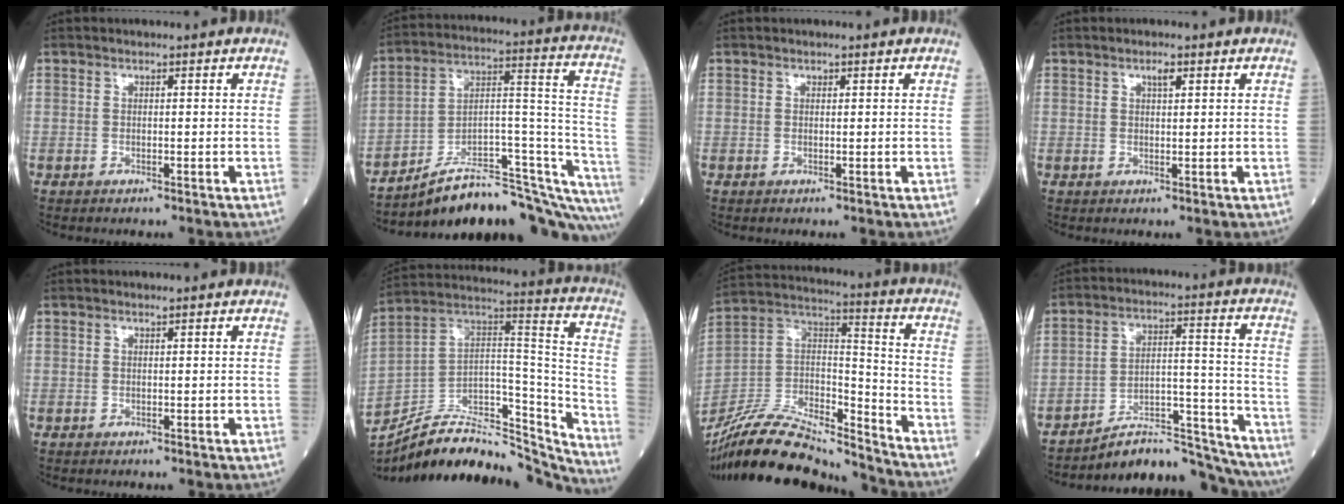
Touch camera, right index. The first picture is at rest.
{"total": 23.6, "force": [-20.5, 4.4, 10.9], "torque": [-0.080, 0.058, -0.296]}
{"total": 0.0}
{"total": 1.5, "force": [0.8, 0.4, 1.2], "torque": [-0.021, 0.000, 0.014]}
{"total": 0.0}
{"total": 27.0, "force": [-24.3, 6.2, 9.8], "torque": [-0.153, 0.039, -0.374]}
{"total": 23.0, "force": [-21.1, 3.8, 8.4], "torque": [-0.193, 0.007, -0.372]}
{"total": 14.3, "force": [-14.0, 1.5, 2.2], "torque": [-0.022, 0.054, -0.216]}